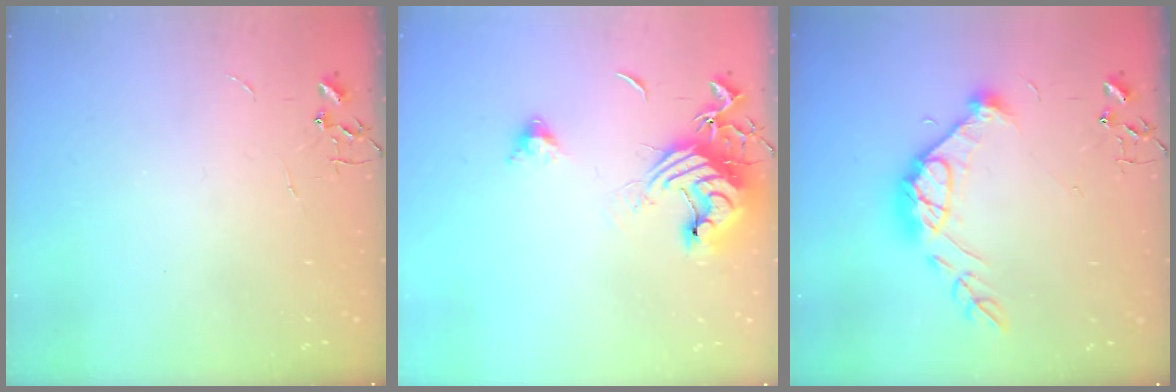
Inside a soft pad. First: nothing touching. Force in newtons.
{"total": 15.1, "press": 15.0, "slide": 2.0}
{"total": 15.3, "press": 15.3, "slide": 0.9}